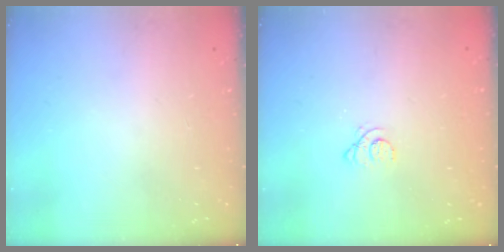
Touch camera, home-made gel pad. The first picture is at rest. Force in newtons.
{"total": 1.2, "press": 1.2, "slide": 0.1}